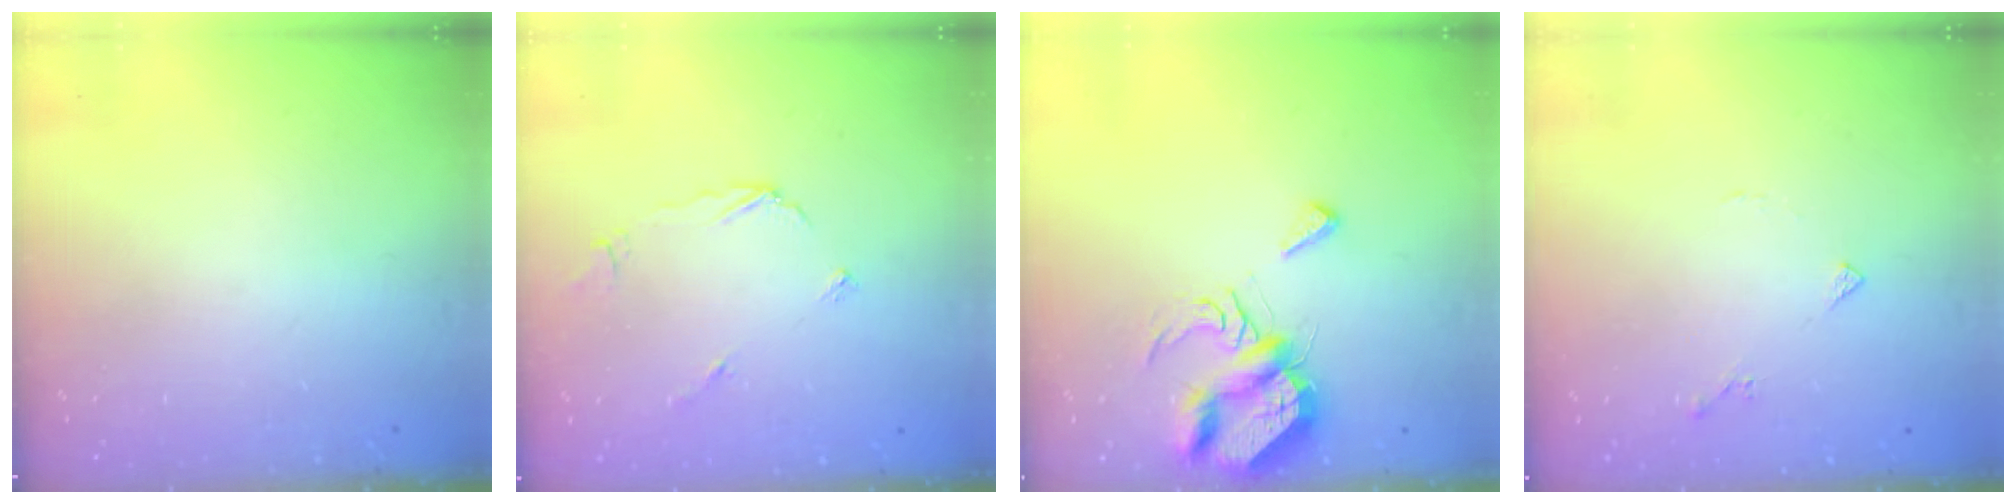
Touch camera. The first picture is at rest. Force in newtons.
{"total": 3.5, "press": 3.5, "slide": 0.5}
{"total": 10.1, "press": 10.0, "slide": 1.2}
{"total": 4.0, "press": 4.0, "slide": 0.8}